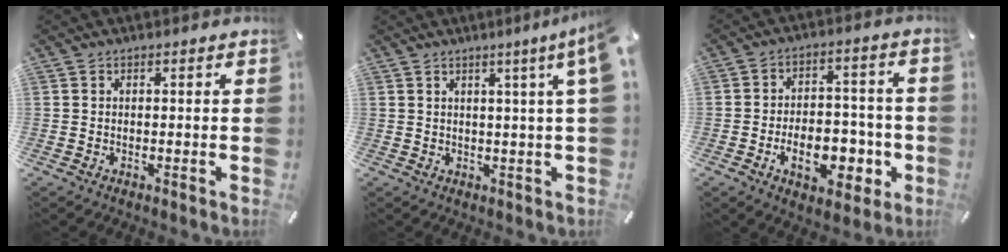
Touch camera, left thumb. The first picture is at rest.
{"total": 6.8, "force": [3.1, -0.5, 6.0], "torque": [-0.100, -0.016, 0.048]}
{"total": 13.1, "force": [-4.4, 8.2, 9.2], "torque": [-0.121, 0.015, -0.067]}